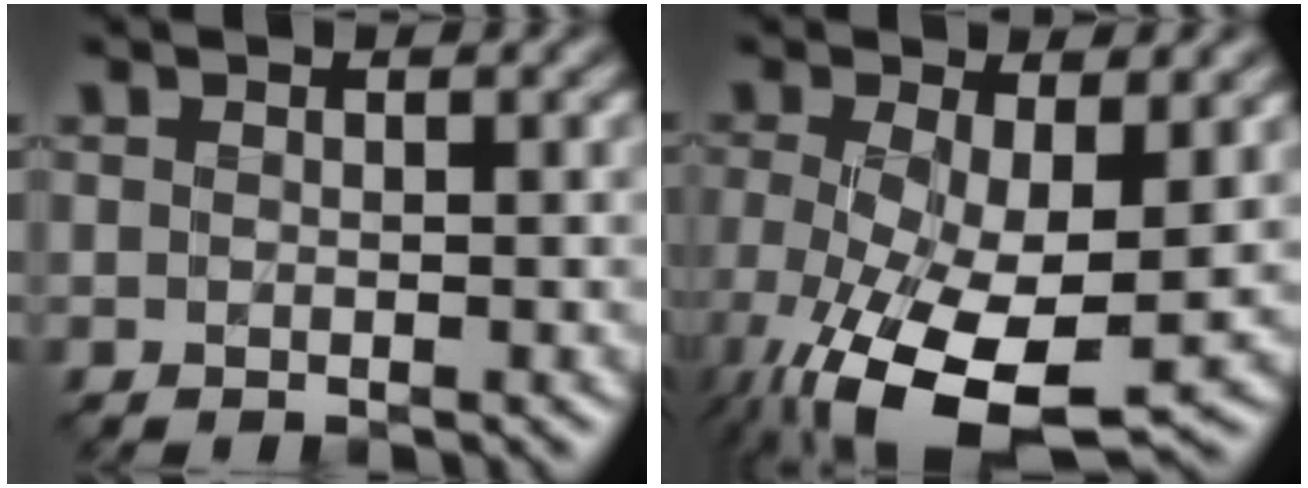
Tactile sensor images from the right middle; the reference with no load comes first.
{"total": 11.5, "force": [-3.5, 4.9, 9.8], "torque": [-0.195, -0.036, -0.050]}